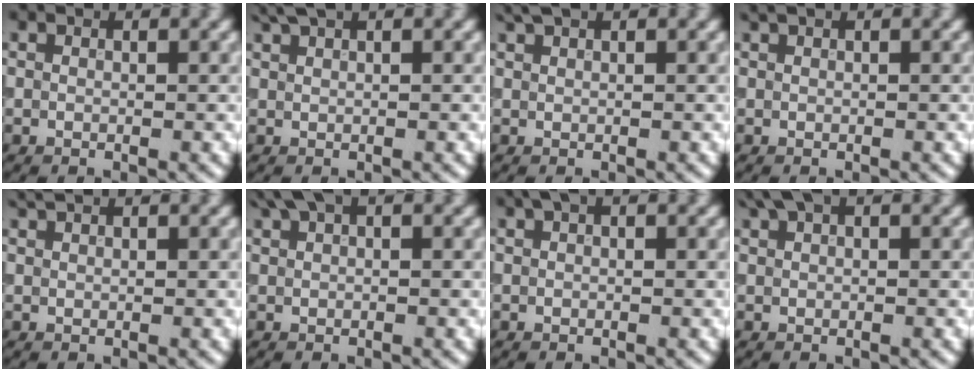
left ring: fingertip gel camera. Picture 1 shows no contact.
{"total": 1.6, "force": [1.3, 0.3, 0.8], "torque": [-0.014, 0.004, 0.029]}
{"total": 1.2, "force": [1.0, 0.3, 0.5], "torque": [-0.009, 0.002, 0.020]}
{"total": 0.5, "force": [0.4, 0.1, 0.3], "torque": [-0.005, 0.003, 0.008]}
{"total": 0.7, "force": [0.7, 0.1, 0.3], "torque": [-0.002, -0.001, 0.014]}
{"total": 2.0, "force": [1.4, 0.6, 1.3], "torque": [-0.022, 0.007, 0.027]}
{"total": 1.0, "force": [0.6, 0.3, 0.8], "torque": [-0.015, 0.004, 0.011]}
{"total": 1.7, "force": [1.2, 0.5, 1.0], "torque": [-0.017, 0.008, 0.025]}